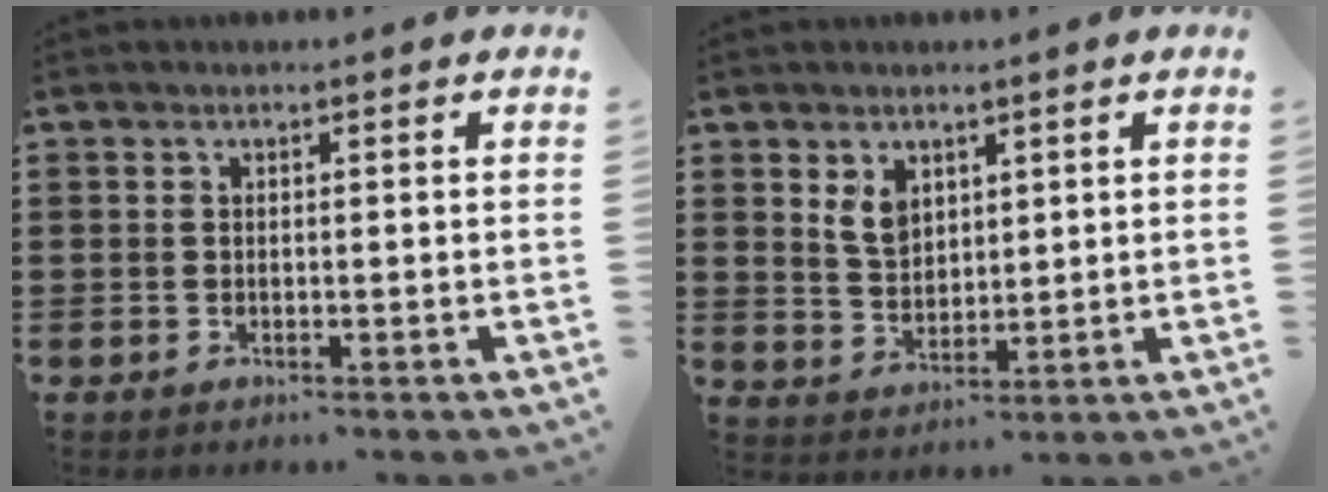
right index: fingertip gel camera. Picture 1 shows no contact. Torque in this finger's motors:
{"motor_torque": [0.35, -0.23, 0.18, 0.11]}